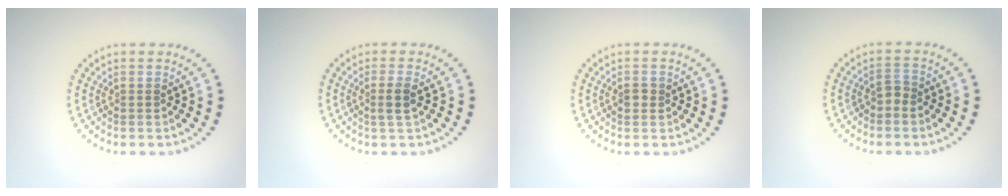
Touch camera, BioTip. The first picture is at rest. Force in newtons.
{"total": 1.6, "press": 1.3, "slide": 0.9}
{"total": 1.1, "press": 1.1, "slide": 0.1}
{"total": 1.0, "press": 0.9, "slide": 0.5}